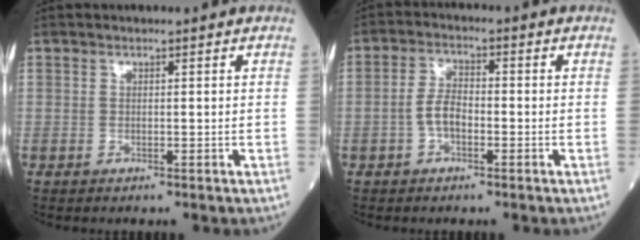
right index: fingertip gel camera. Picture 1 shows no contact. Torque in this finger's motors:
{"motor_torque": [0.78, -0.19, 0.37, 0.10]}